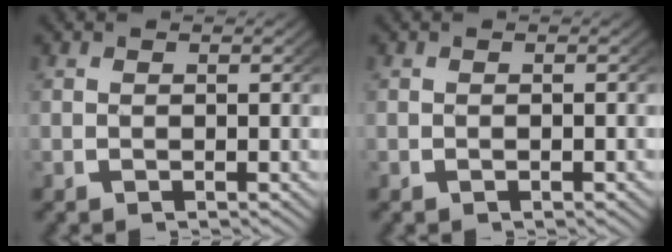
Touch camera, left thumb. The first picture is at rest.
{"total": 0.0}